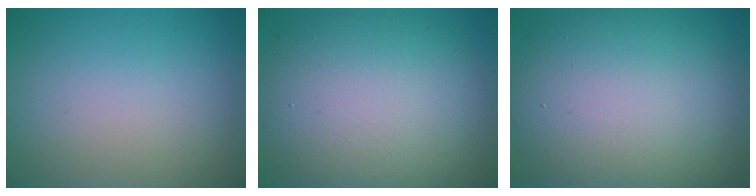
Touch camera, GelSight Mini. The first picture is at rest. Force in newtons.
{"total": 11.4, "press": 11.4, "slide": 1.0}
{"total": 13.4, "press": 13.3, "slide": 0.8}